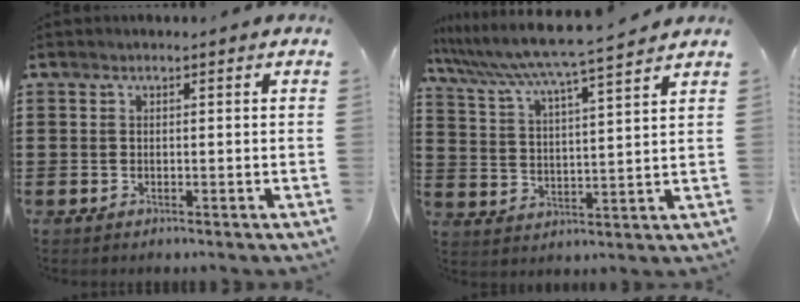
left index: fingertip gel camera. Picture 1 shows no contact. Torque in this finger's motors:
{"motor_torque": [1.14, -0.99, 0.27, 0.19]}